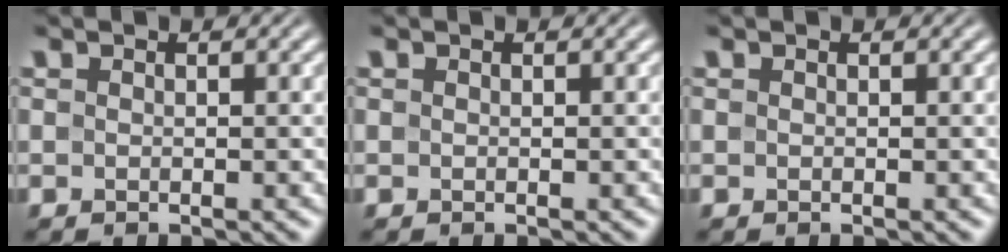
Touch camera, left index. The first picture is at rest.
{"total": 0.0}
{"total": 0.0}